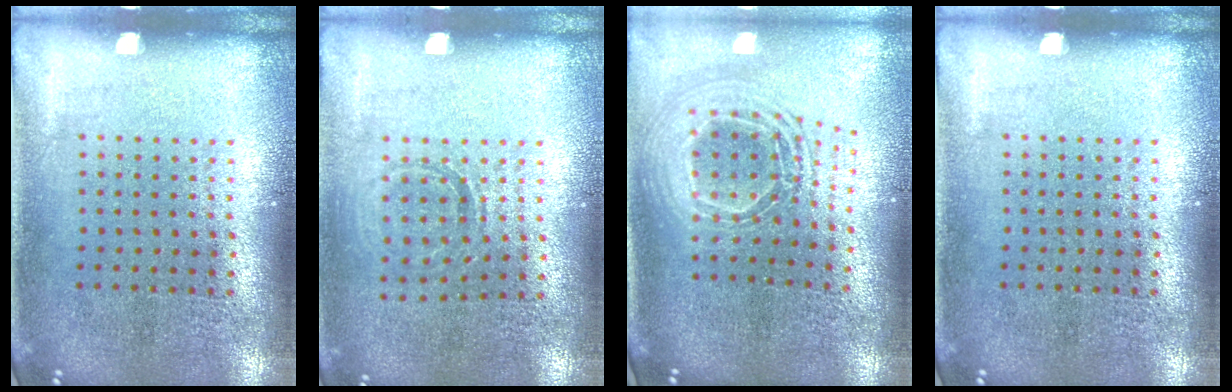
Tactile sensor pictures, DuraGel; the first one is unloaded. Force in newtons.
{"total": 0.9, "press": 0.9, "slide": 0.2}
{"total": 2.2, "press": 1.7, "slide": 1.3}
{"total": 0.0}